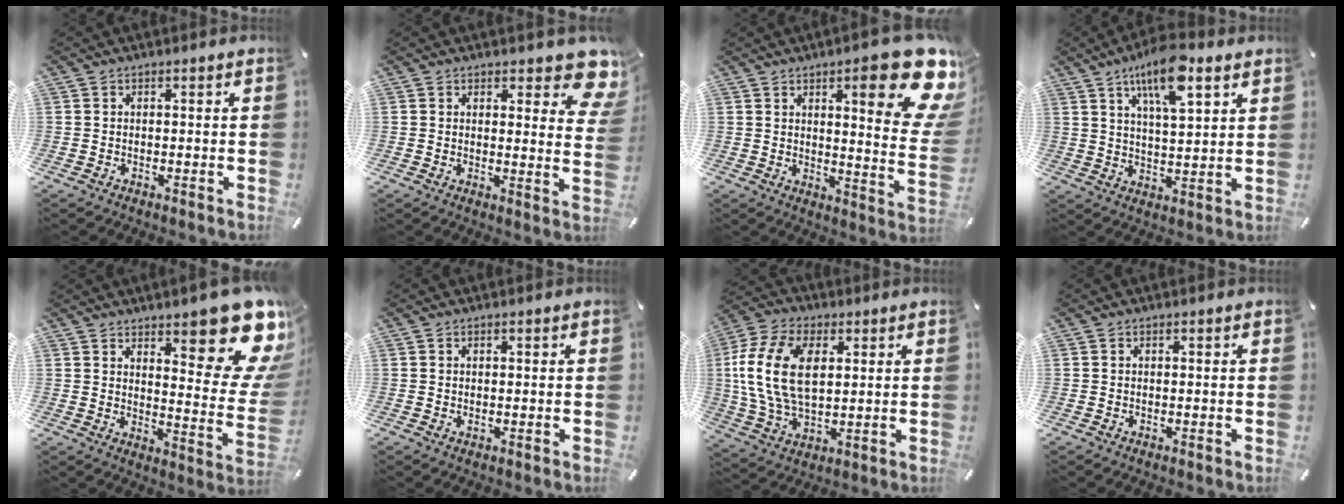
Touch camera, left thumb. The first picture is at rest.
{"total": 8.3, "force": [5.9, 3.7, 4.5], "torque": [-0.037, -0.044, 0.101]}
{"total": 20.0, "force": [10.1, 5.4, 16.4], "torque": [-0.215, -0.069, 0.151]}
{"total": 12.1, "force": [7.8, 3.8, 8.5], "torque": [-0.148, -0.023, 0.135]}
{"total": 19.0, "force": [11.6, 7.2, 13.2], "torque": [-0.144, -0.108, 0.188]}
{"total": 0.5, "force": [0.1, 0.3, 0.4], "torque": [-0.008, 0.000, 0.002]}
{"total": 15.6, "force": [3.1, 10.2, 11.5], "torque": [-0.272, 0.011, 0.053]}
{"total": 0.0}